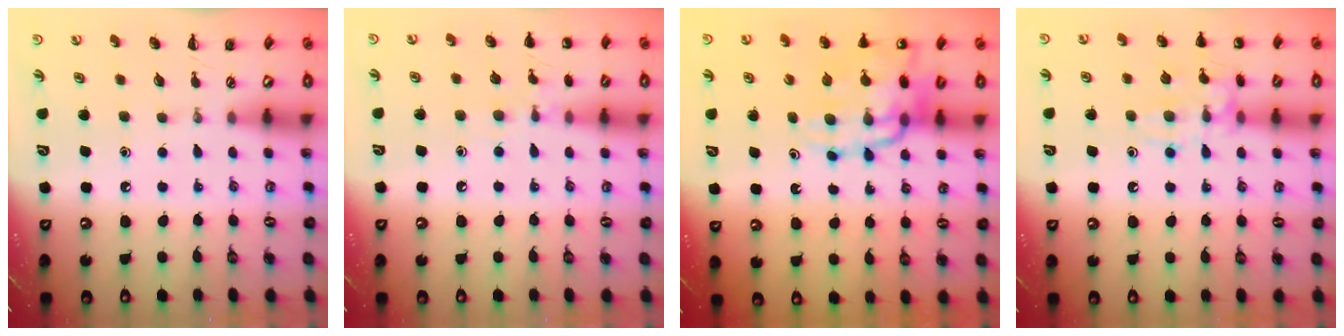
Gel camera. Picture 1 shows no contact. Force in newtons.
{"total": 6.8, "press": 6.5, "slide": 2.1}
{"total": 17.0, "press": 16.6, "slide": 3.9}
{"total": 13.4, "press": 13.4, "slide": 0.9}